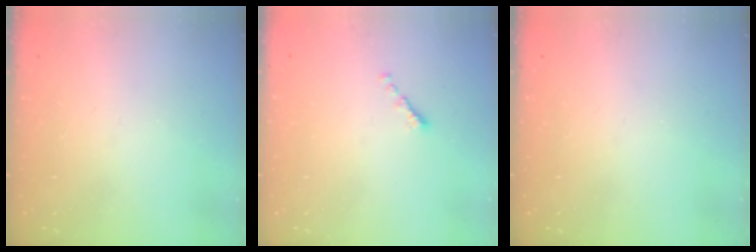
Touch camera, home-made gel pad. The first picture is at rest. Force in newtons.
{"total": 0.0}
{"total": 0.0}